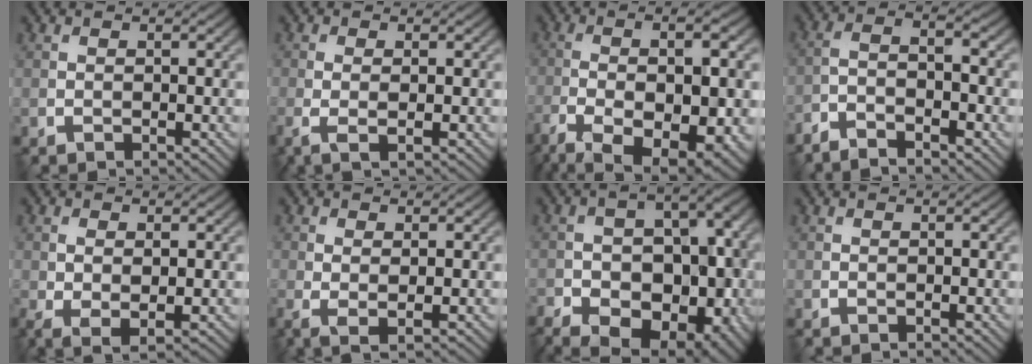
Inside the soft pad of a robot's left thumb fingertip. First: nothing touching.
{"total": 2.6, "force": [-0.4, 0.5, 2.5], "torque": [-0.059, -0.002, -0.011]}
{"total": 15.0, "force": [-6.7, 5.2, 12.4], "torque": [-0.221, -0.025, -0.090]}
{"total": 4.5, "force": [-3.6, 0.6, 2.5], "torque": [-0.054, -0.002, -0.076]}
{"total": 4.2, "force": [-0.4, 2.0, 3.7], "torque": [-0.081, -0.012, 0.001]}
{"total": 3.0, "force": [-0.1, 0.8, 2.9], "torque": [-0.065, -0.006, -0.002]}
{"total": 14.5, "force": [-6.6, 8.7, 9.5], "torque": [-0.140, -0.011, -0.090]}
{"total": 0.0}